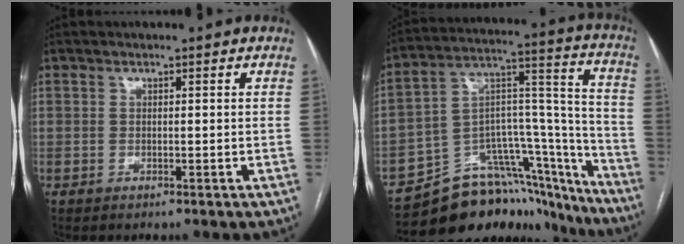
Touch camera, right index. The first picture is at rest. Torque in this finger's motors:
{"motor_torque": [-0.08, -0.94, -1.05, -0.21]}